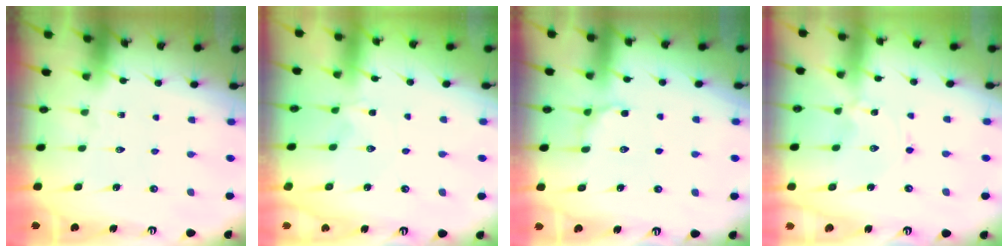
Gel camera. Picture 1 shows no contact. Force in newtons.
{"total": 1.6, "press": 1.6, "slide": 0.3}
{"total": 5.7, "press": 5.4, "slide": 1.8}
{"total": 0.0}